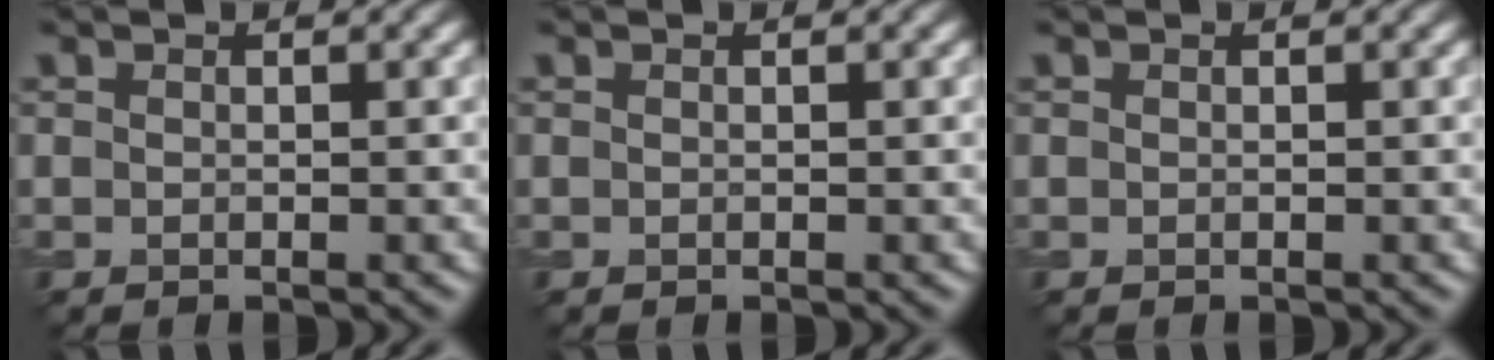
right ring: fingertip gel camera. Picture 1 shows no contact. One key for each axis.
{"total": 0.0}
{"total": 0.0}